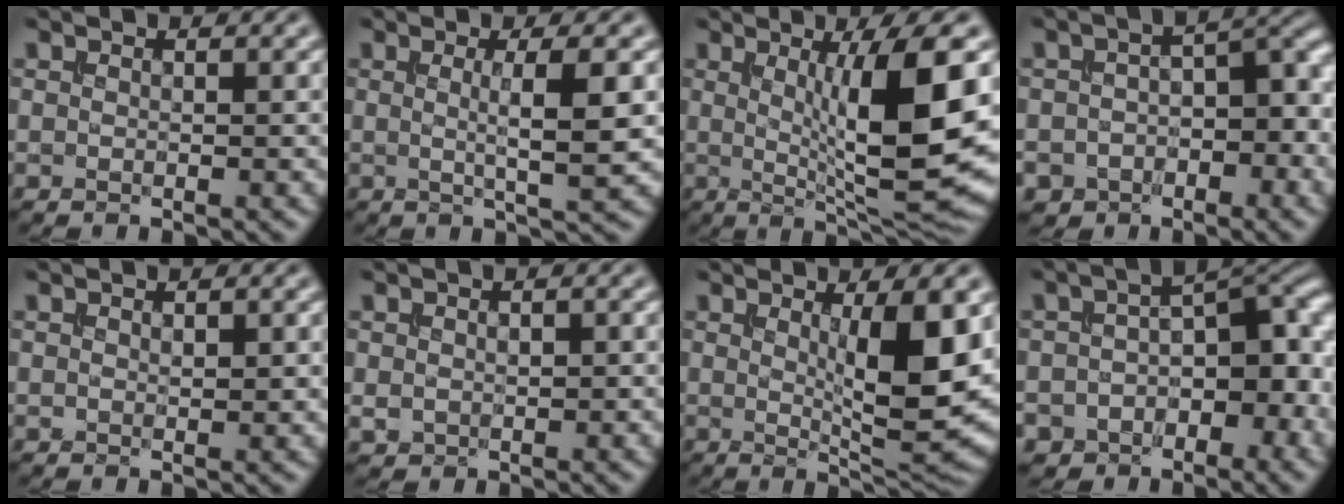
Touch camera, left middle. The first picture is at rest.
{"total": 4.5, "force": [0.2, 0.9, 4.4], "torque": [-0.061, 0.000, 0.004]}
{"total": 10.5, "force": [0.9, 2.0, 10.2], "torque": [-0.148, -0.011, 0.027]}
{"total": 6.3, "force": [-3.0, 4.1, 3.8], "torque": [-0.043, -0.007, -0.046]}
{"total": 0.9, "force": [0.2, 0.4, 0.8], "torque": [-0.014, 0.000, 0.007]}
{"total": 1.6, "force": [-0.1, 1.2, 1.1], "torque": [-0.021, -0.001, 0.006]}
{"total": 7.9, "force": [1.0, 1.7, 7.6], "torque": [-0.104, -0.016, 0.026]}
{"total": 9.5, "force": [-2.9, 5.9, 6.8], "torque": [-0.085, -0.005, -0.045]}